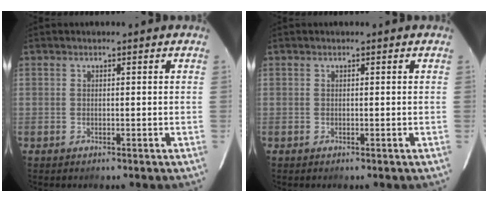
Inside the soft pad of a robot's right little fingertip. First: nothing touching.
{"total": 0.0}